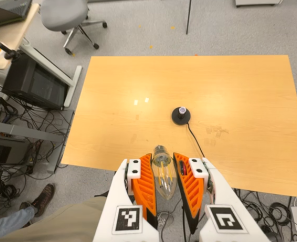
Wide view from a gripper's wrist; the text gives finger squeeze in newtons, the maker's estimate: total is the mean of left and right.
{"total": 20.4, "left": 21.8, "right": 19.1}